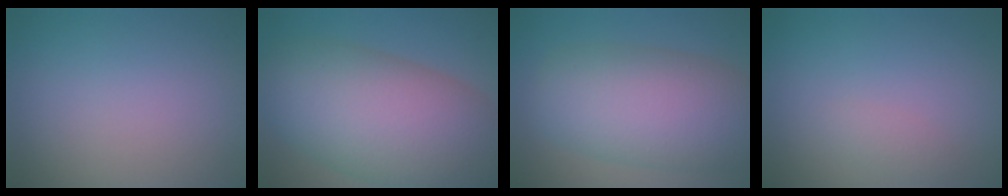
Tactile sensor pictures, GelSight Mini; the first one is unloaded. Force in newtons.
{"total": 12.7, "press": 12.7, "slide": 0.8}
{"total": 9.3, "press": 9.3, "slide": 0.3}
{"total": 1.0, "press": 1.0, "slide": 0.0}